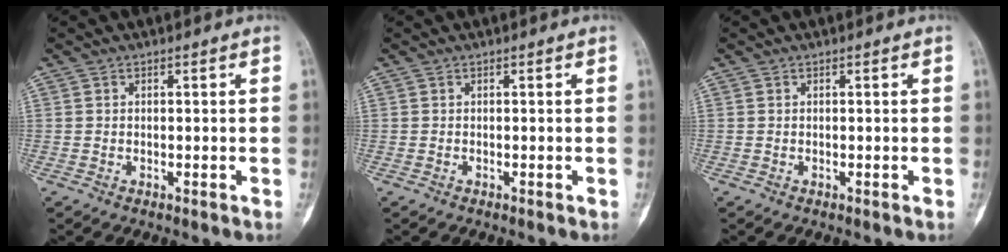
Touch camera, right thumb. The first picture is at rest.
{"total": 0.0}
{"total": 0.0}